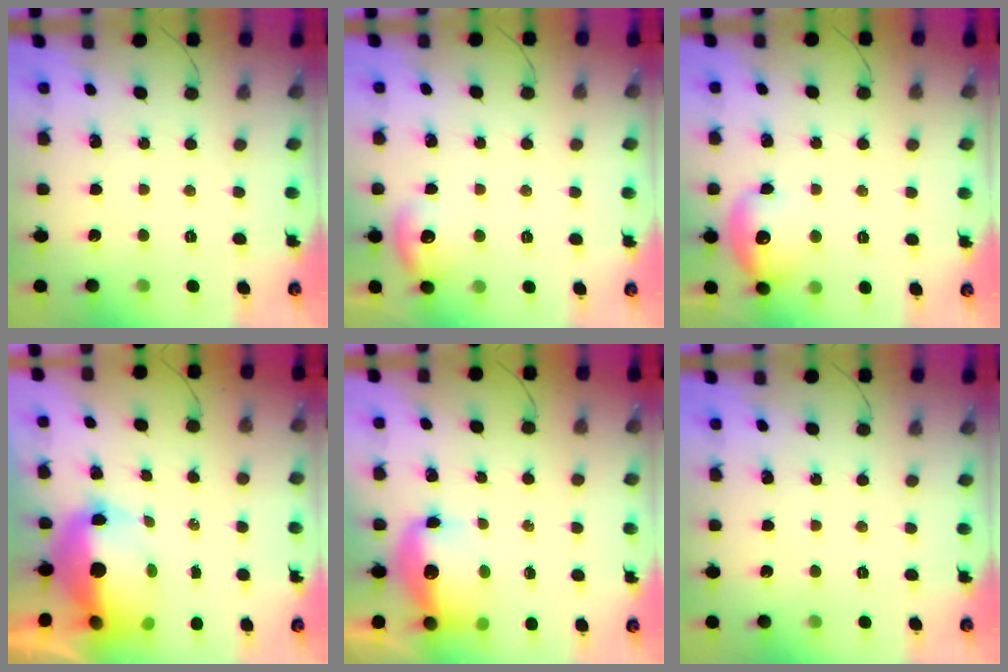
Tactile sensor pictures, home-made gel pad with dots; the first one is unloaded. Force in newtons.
{"total": 8.2, "press": 8.1, "slide": 1.4}
{"total": 11.0, "press": 10.8, "slide": 1.8}
{"total": 18.8, "press": 15.3, "slide": 10.8}
{"total": 11.3, "press": 11.0, "slide": 2.5}
{"total": 0.0}